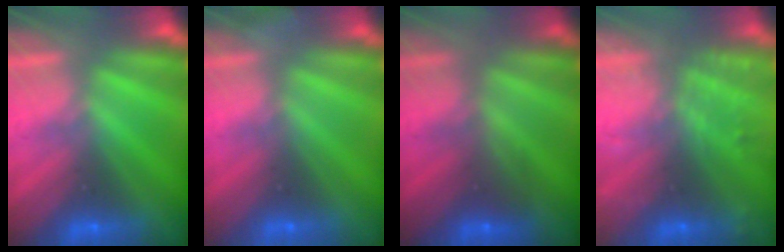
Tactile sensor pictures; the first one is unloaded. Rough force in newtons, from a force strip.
{"total": 2.3}
{"total": 2.0}
{"total": 9.5}